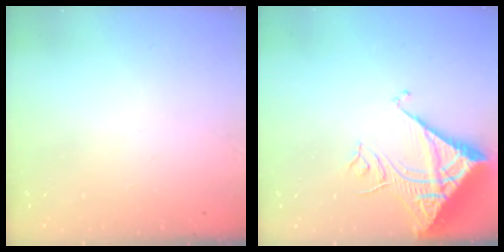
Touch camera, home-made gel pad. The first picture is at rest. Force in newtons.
{"total": 11.6, "press": 11.5, "slide": 1.4}